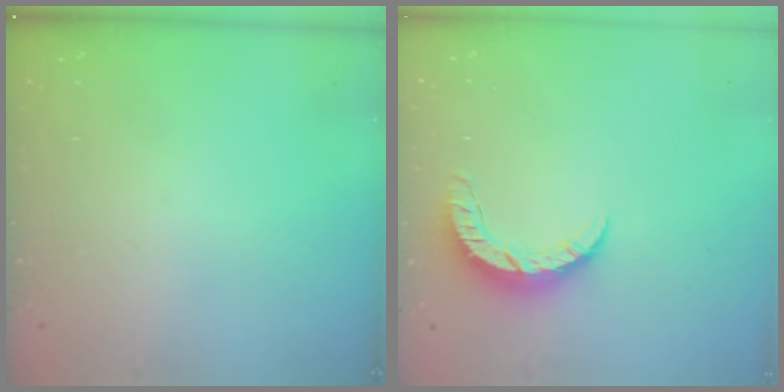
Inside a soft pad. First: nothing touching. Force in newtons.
{"total": 8.7, "press": 8.6, "slide": 0.9}